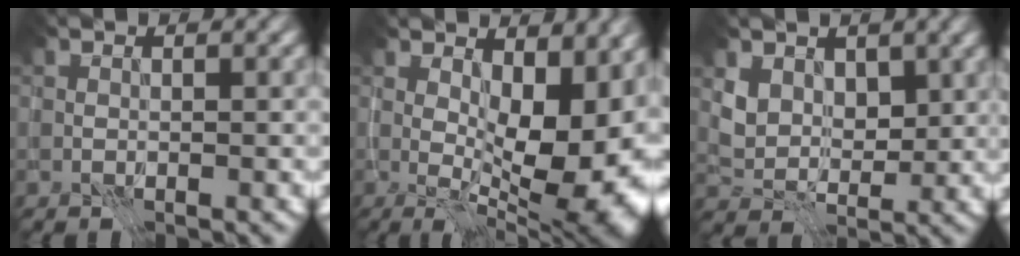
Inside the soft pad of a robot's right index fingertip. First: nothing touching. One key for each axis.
{"total": 15.3, "fx": 1.7, "fy": 6.8, "fz": 13.6, "tx": -0.148, "ty": 0.004, "tz": 0.049}
{"total": 3.3, "fx": 1.6, "fy": 2.5, "fz": 1.5, "tx": -0.033, "ty": -0.012, "tz": 0.033}